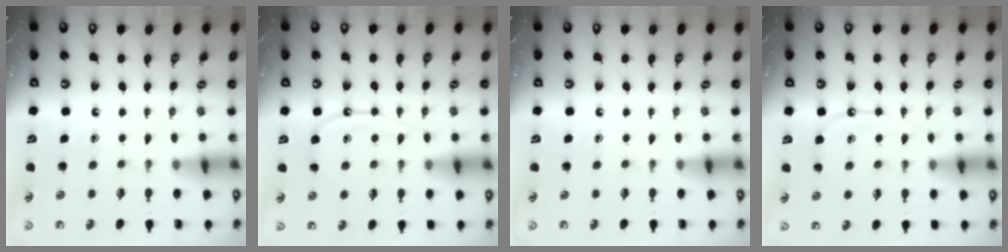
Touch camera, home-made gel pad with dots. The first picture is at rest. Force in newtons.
{"total": 9.8, "press": 9.8, "slide": 0.6}
{"total": 0.0}
{"total": 7.3, "press": 7.2, "slide": 0.8}